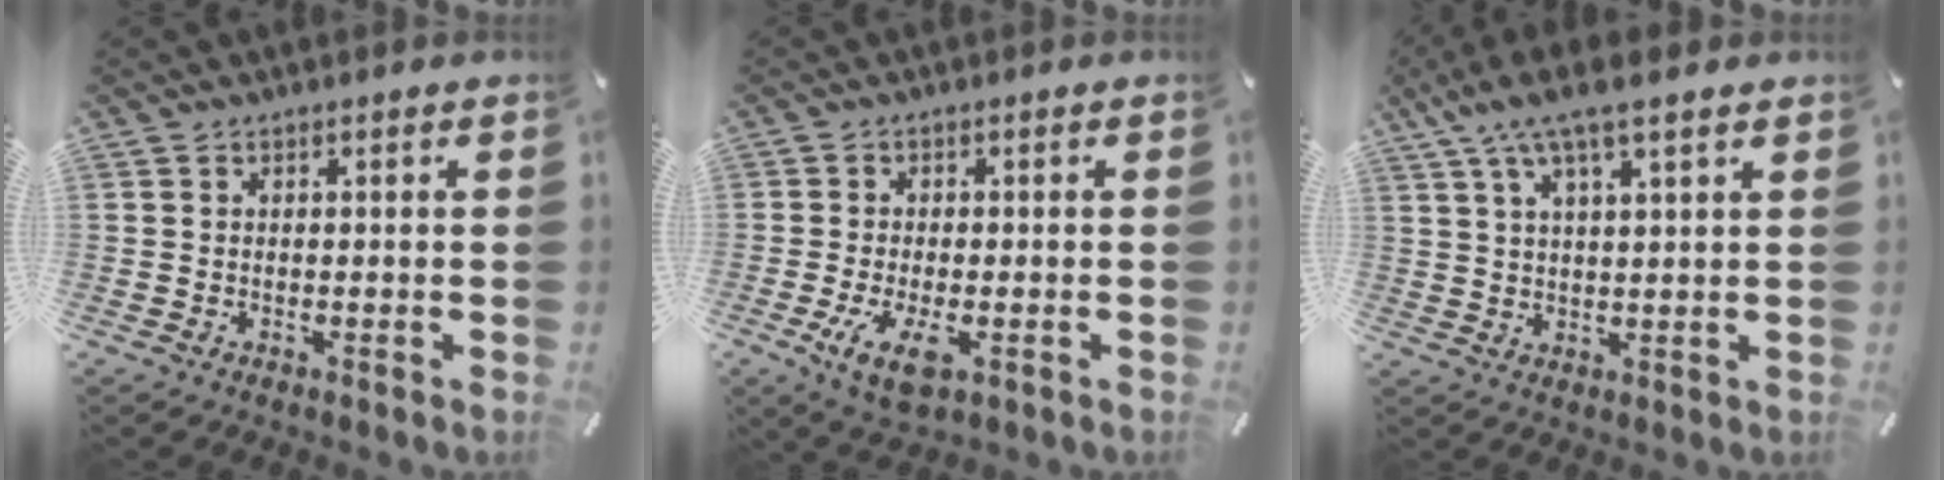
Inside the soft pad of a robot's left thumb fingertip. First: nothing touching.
{"total": 7.0, "force": [-2.2, 2.6, 6.1], "torque": [-0.120, -0.016, -0.037]}
{"total": 7.6, "force": [5.4, 1.6, 5.1], "torque": [-0.113, -0.010, 0.097]}